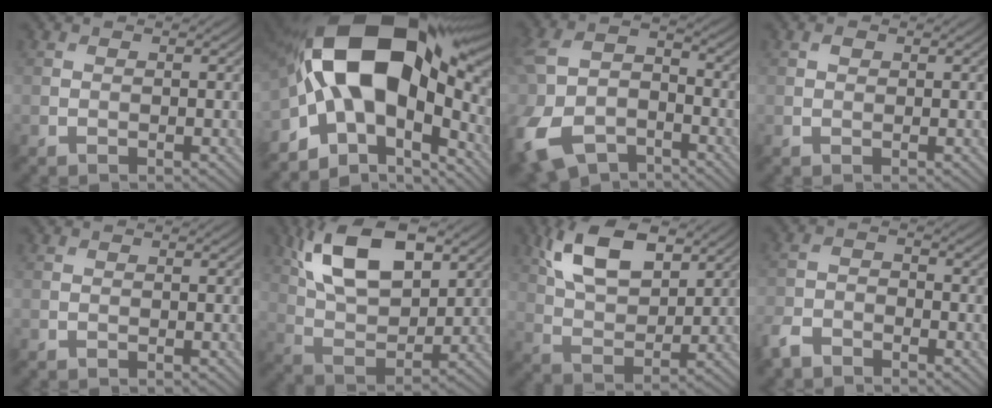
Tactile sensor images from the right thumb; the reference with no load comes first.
{"total": 19.2, "force": [0.2, 11.1, 15.7], "torque": [-0.293, 0.011, -0.006]}
{"total": 14.4, "force": [-7.0, 9.4, 8.3], "torque": [-0.251, -0.064, -0.122]}
{"total": 0.8, "force": [0.4, 0.5, 0.4], "torque": [-0.009, -0.002, 0.007]}
{"total": 0.0}
{"total": 13.7, "force": [6.3, 6.8, 10.1], "torque": [-0.205, 0.008, 0.118]}
{"total": 11.3, "force": [5.6, 5.7, 8.1], "torque": [-0.175, 0.009, 0.109]}
{"total": 4.1, "force": [-3.4, 1.7, 1.6], "torque": [-0.036, -0.007, -0.081]}